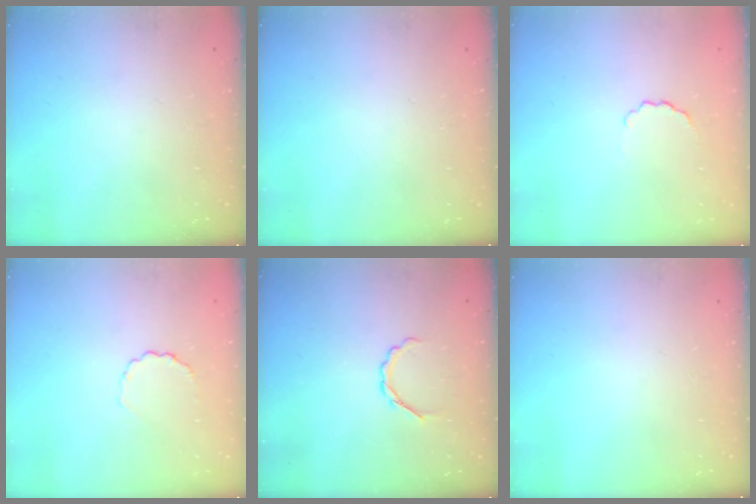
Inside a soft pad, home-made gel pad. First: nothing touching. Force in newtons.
{"total": 0.0}
{"total": 3.1, "press": 2.9, "slide": 1.1}
{"total": 2.7, "press": 2.5, "slide": 1.0}
{"total": 3.0, "press": 2.8, "slide": 0.9}
{"total": 0.0}